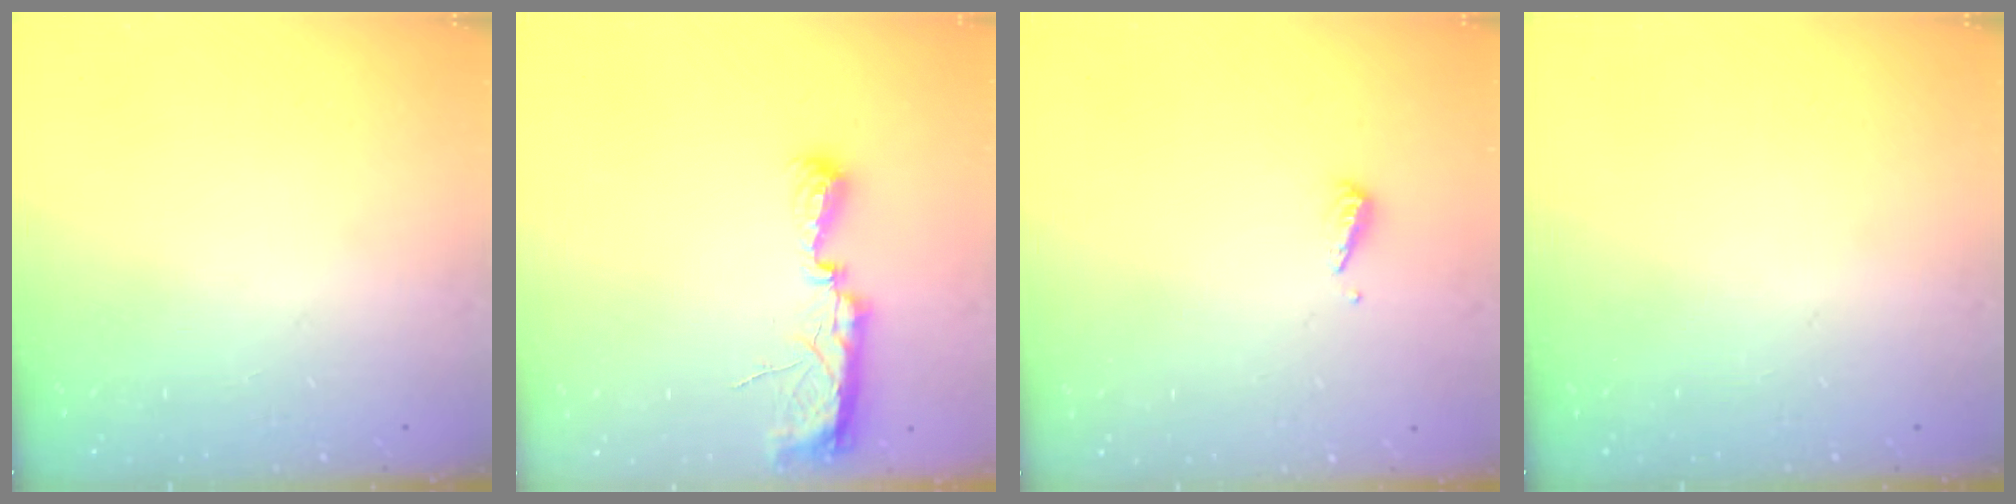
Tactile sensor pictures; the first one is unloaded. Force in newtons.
{"total": 8.5, "press": 8.3, "slide": 2.0}
{"total": 2.9, "press": 2.9, "slide": 0.4}
{"total": 0.0}